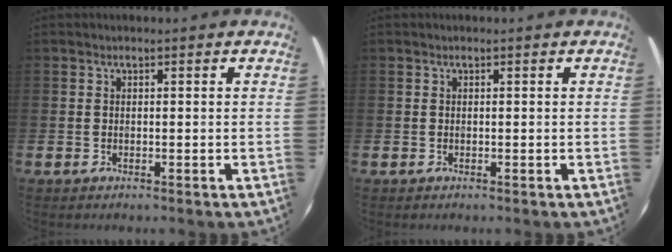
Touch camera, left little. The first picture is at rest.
{"total": 0.0}